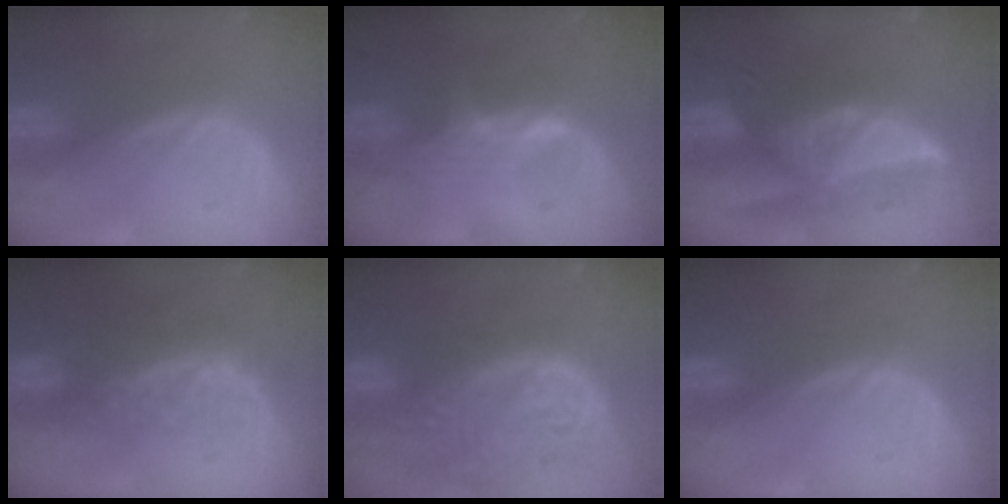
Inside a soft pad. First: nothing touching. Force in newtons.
{"total": 2.9, "press": 2.9, "slide": 0.4}
{"total": 8.0, "press": 7.7, "slide": 2.3}
{"total": 8.3, "press": 6.9, "slide": 4.6}
{"total": 14.6, "press": 12.0, "slide": 8.2}
{"total": 0.0}